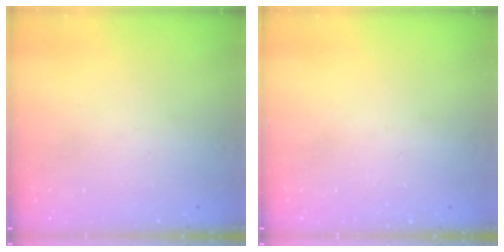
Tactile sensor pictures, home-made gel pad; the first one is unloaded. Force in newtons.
{"total": 0.0}